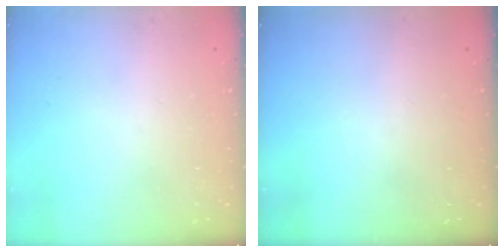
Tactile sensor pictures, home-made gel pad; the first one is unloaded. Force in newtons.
{"total": 0.0}